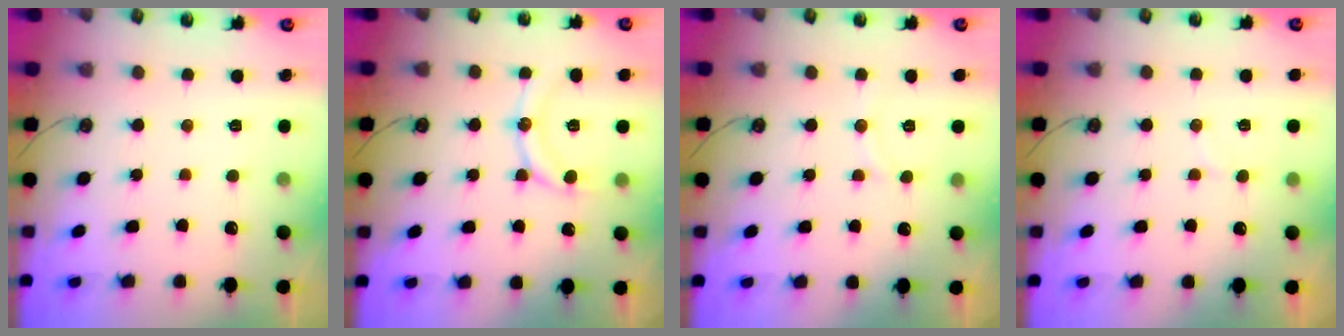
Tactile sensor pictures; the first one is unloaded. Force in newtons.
{"total": 12.2, "press": 12.2, "slide": 0.4}
{"total": 4.5, "press": 4.5, "slide": 0.5}
{"total": 5.1, "press": 4.9, "slide": 1.3}